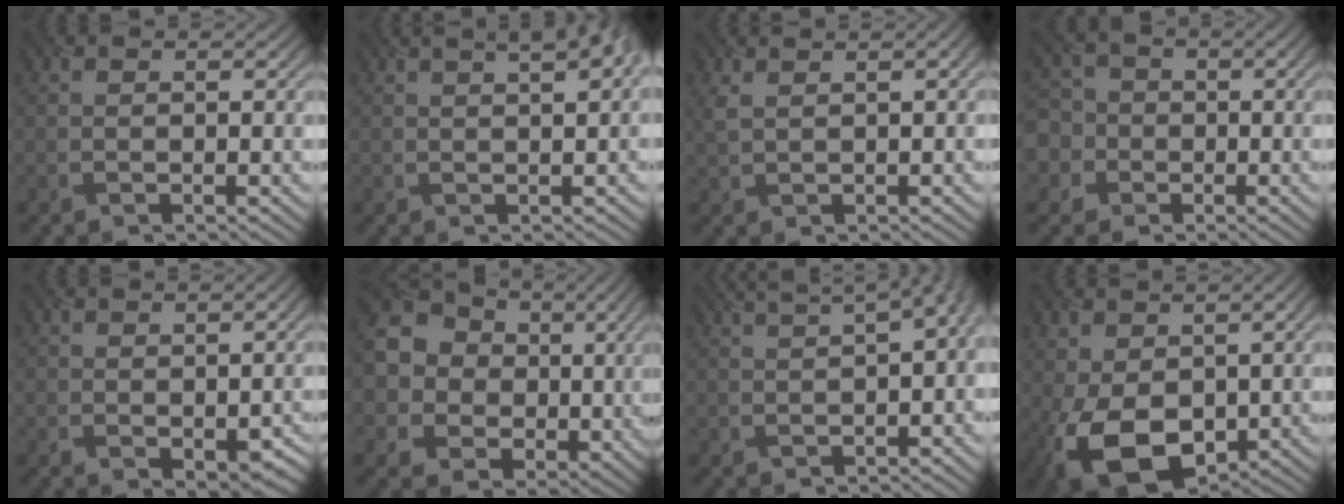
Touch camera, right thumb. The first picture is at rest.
{"total": 5.6, "force": [2.3, 1.8, 4.7], "torque": [-0.043, 0.022, 0.018]}
{"total": 3.0, "force": [1.5, 1.0, 2.4], "torque": [-0.046, 0.012, 0.033]}
{"total": 7.1, "force": [-1.3, 6.7, 1.8], "torque": [-0.071, 0.004, -0.054]}
{"total": 3.7, "force": [-1.2, 2.3, 2.7], "torque": [-0.039, -0.020, -0.006]}
{"total": 14.9, "force": [2.6, 13.4, 6.0], "torque": [-0.202, 0.023, 0.034]}
{"total": 10.2, "force": [3.5, 4.1, 8.6], "torque": [-0.092, 0.053, 0.036]}
{"total": 10.8, "force": [-2.4, 6.8, 8.0], "torque": [-0.198, -0.025, -0.031]}